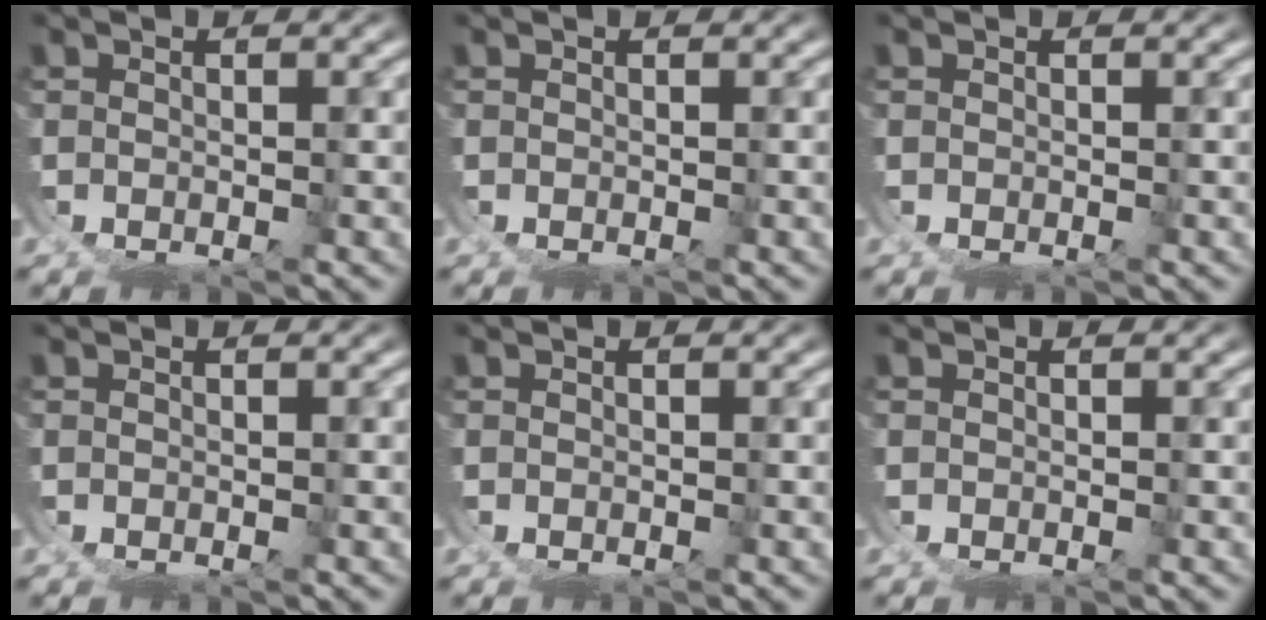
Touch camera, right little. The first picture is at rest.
{"total": 0.0}
{"total": 0.0}
{"total": 0.0}
{"total": 0.0}
{"total": 0.0}